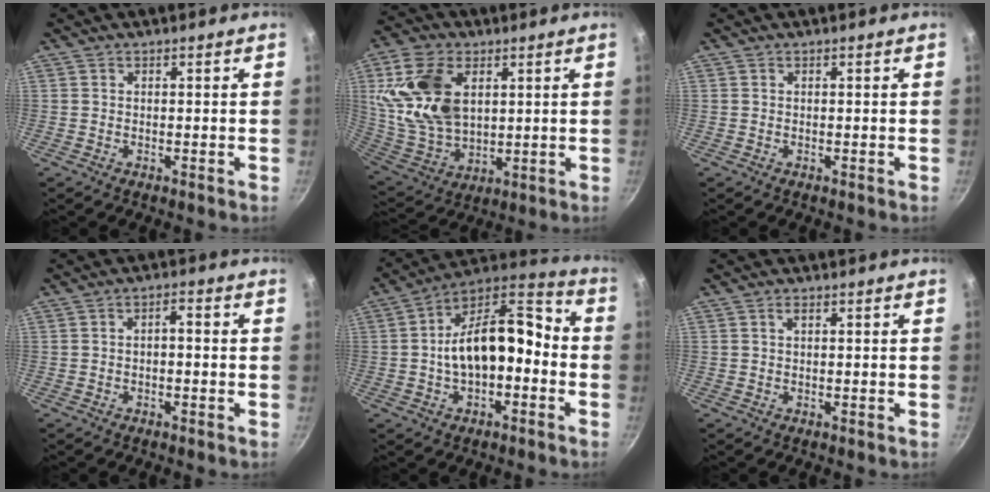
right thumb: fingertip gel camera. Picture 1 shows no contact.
{"total": 17.7, "force": [4.7, 11.5, 12.6], "torque": [-0.228, -0.019, 0.102]}
{"total": 0.0}
{"total": 2.4, "force": [-0.5, 1.1, 2.1], "torque": [-0.030, 0.017, -0.008]}
{"total": 17.8, "force": [-1.9, 10.0, 14.6], "torque": [-0.208, 0.060, -0.040]}
{"total": 1.0, "force": [0.4, 0.3, 0.8], "torque": [-0.016, 0.003, 0.007]}